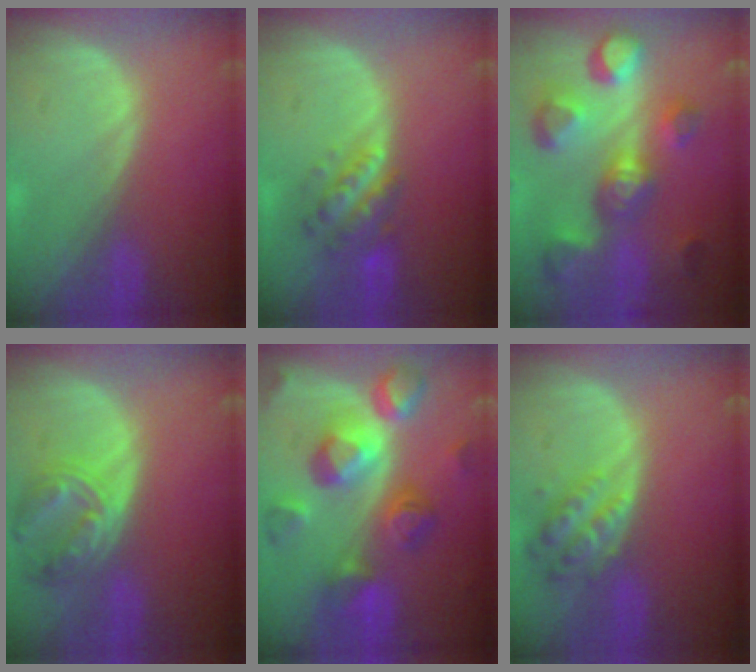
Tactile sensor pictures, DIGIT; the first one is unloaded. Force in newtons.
{"total": 5.7, "press": 5.4, "slide": 1.7}
{"total": 10.5, "press": 9.8, "slide": 3.8}
{"total": 7.9, "press": 6.9, "slide": 3.9}
{"total": 11.4, "press": 11.4, "slide": 1.0}
{"total": 6.0, "press": 5.5, "slide": 2.4}